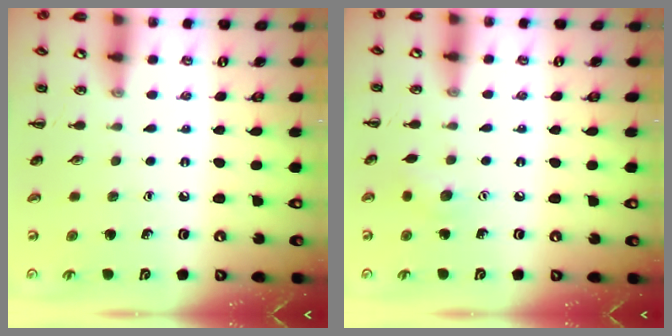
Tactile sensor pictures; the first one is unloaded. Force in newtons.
{"total": 5.7, "press": 5.5, "slide": 1.5}